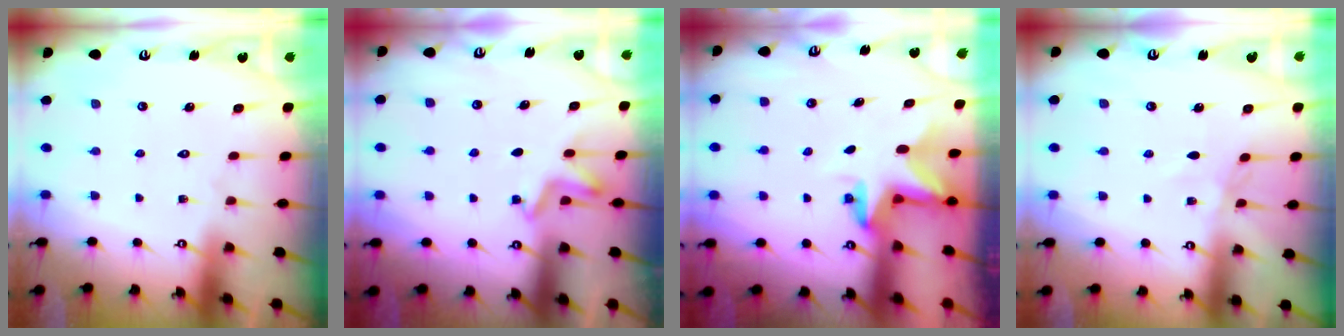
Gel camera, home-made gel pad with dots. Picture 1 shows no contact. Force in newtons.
{"total": 2.4, "press": 2.2, "slide": 1.1}
{"total": 2.8, "press": 2.8, "slide": 0.1}
{"total": 3.4, "press": 3.4, "slide": 0.3}